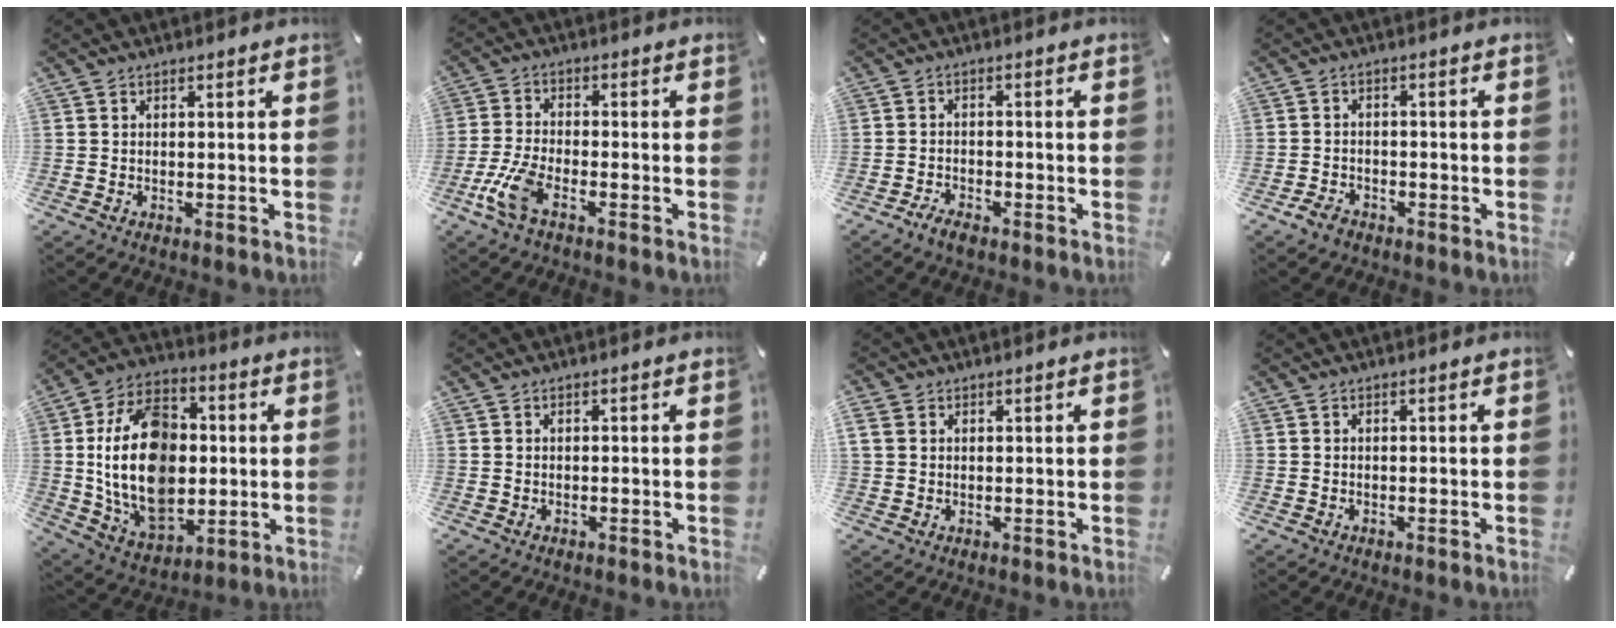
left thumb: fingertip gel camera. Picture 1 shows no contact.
{"total": 7.5, "force": [-3.8, 2.8, 5.9], "torque": [-0.147, -0.008, -0.072]}
{"total": 2.9, "force": [-2.4, 1.0, 1.2], "torque": [-0.027, 0.011, -0.048]}
{"total": 3.1, "force": [-2.3, 1.9, 1.1], "torque": [-0.031, 0.009, -0.048]}
{"total": 22.3, "force": [0.1, 15.8, 15.7], "torque": [-0.306, 0.001, 0.004]}
{"total": 0.0}
{"total": 2.6, "force": [1.2, 2.1, 0.9], "torque": [-0.021, 0.003, 0.023]}
{"total": 0.0}